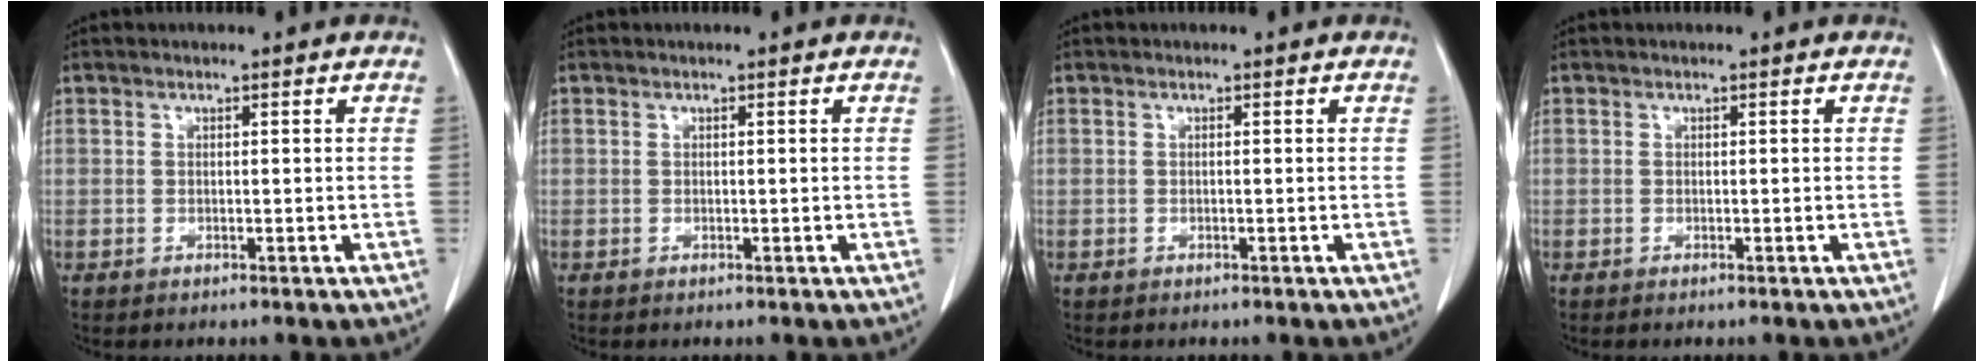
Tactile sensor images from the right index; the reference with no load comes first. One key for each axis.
{"total": 0.0}
{"total": 0.0}
{"total": 0.0}